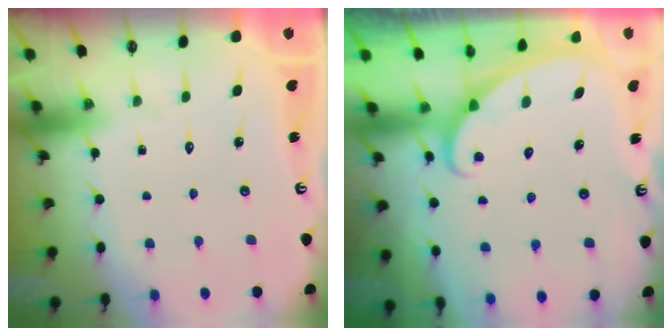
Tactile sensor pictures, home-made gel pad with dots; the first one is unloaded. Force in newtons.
{"total": 1.9, "press": 1.9, "slide": 0.0}